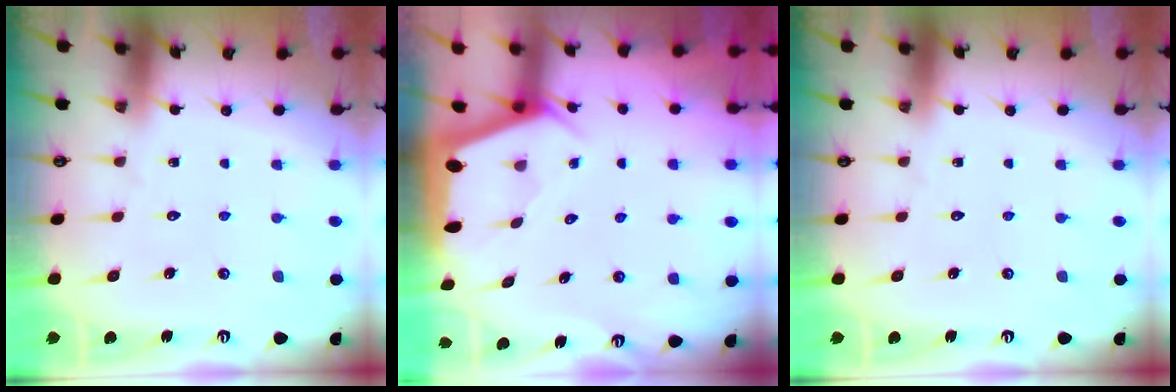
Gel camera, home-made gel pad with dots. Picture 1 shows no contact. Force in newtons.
{"total": 2.1, "press": 2.1, "slide": 0.3}
{"total": 0.0}